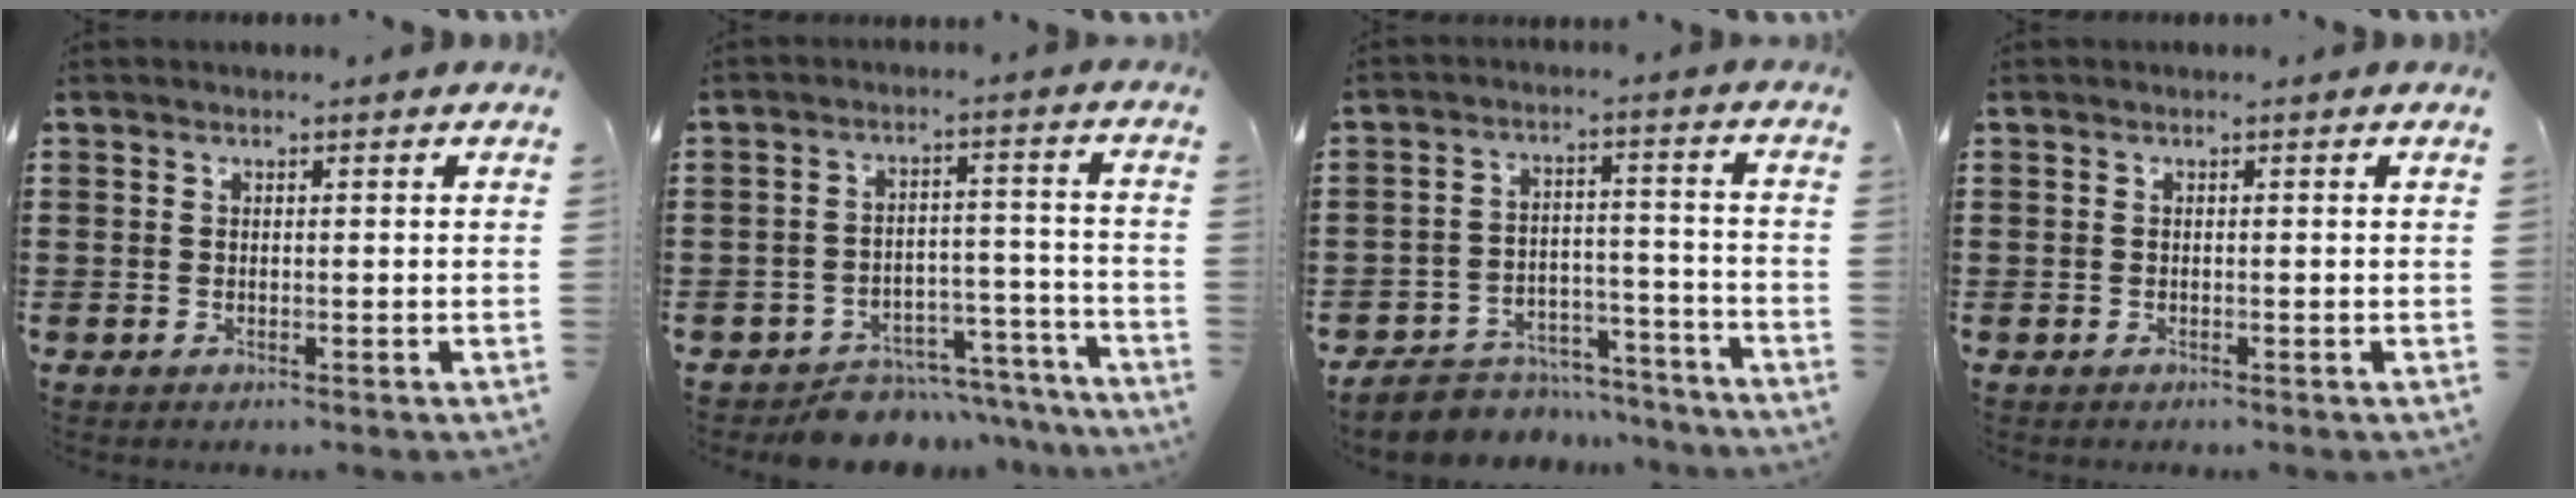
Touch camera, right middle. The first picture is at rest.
{"total": 6.2, "force": [-5.9, 1.6, 0.8], "torque": [-0.010, 0.023, -0.114]}
{"total": 6.1, "force": [-5.8, 1.7, 0.8], "torque": [-0.018, 0.014, -0.114]}
{"total": 0.0}